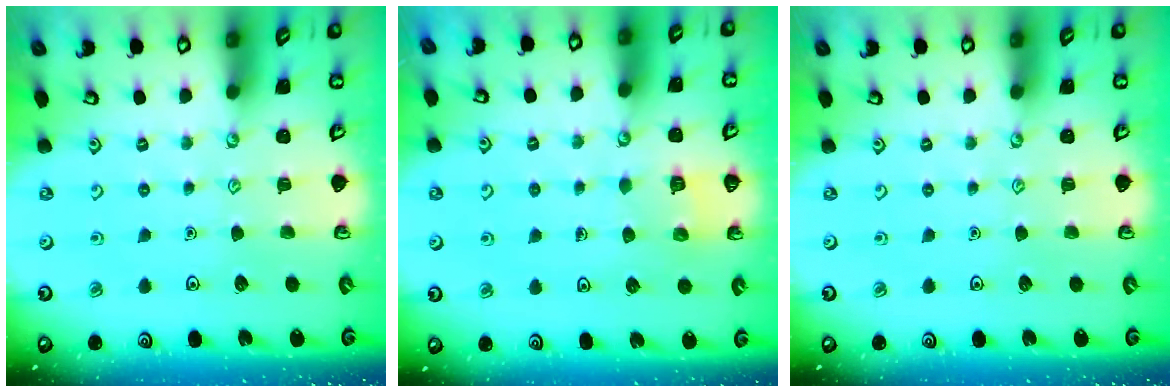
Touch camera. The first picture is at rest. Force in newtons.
{"total": 2.6, "press": 2.6, "slide": 0.1}
{"total": 0.0}